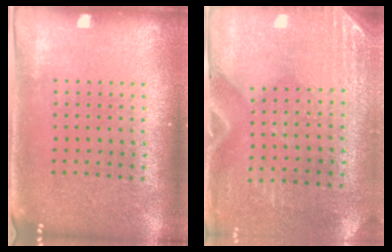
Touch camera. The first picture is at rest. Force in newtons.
{"total": 3.0, "press": 2.6, "slide": 1.5}